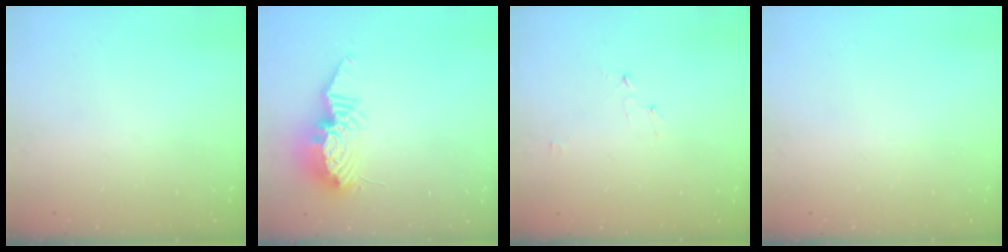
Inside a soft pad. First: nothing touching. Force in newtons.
{"total": 11.8, "press": 11.8, "slide": 1.1}
{"total": 2.8, "press": 2.8, "slide": 0.3}
{"total": 0.0}